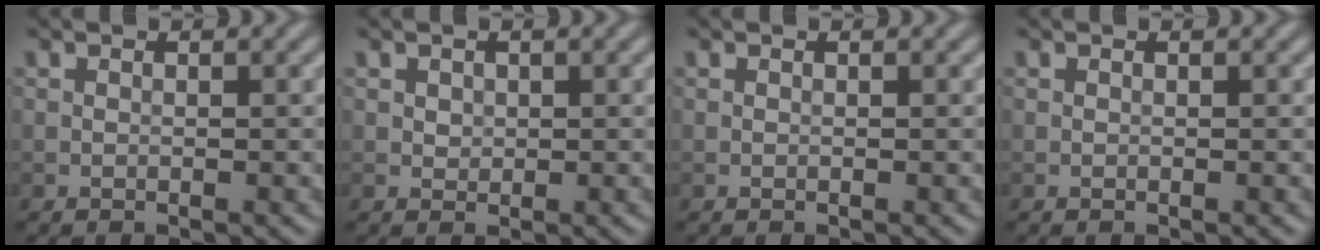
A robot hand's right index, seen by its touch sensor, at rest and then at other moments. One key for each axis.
{"total": 0.7, "fx": 0.3, "fy": 0.6, "fz": 0.2, "tx": -0.003, "ty": -0.004, "tz": 0.008}
{"total": 0.0}
{"total": 0.0}